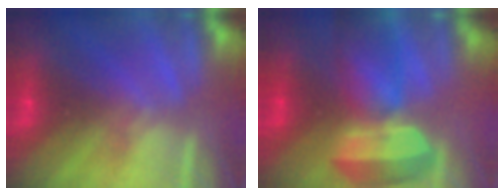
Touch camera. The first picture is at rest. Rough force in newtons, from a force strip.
{"total": 7.7}